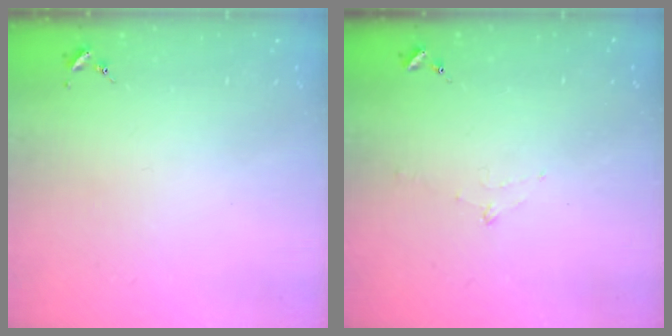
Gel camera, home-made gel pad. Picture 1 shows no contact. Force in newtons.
{"total": 6.7, "press": 6.7, "slide": 0.7}